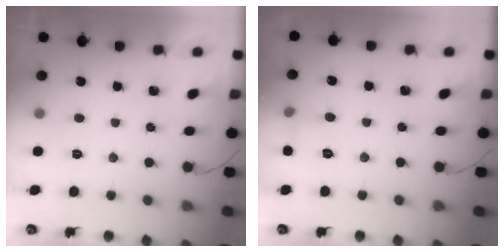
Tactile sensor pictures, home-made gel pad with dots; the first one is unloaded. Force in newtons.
{"total": 4.8, "press": 4.5, "slide": 1.6}